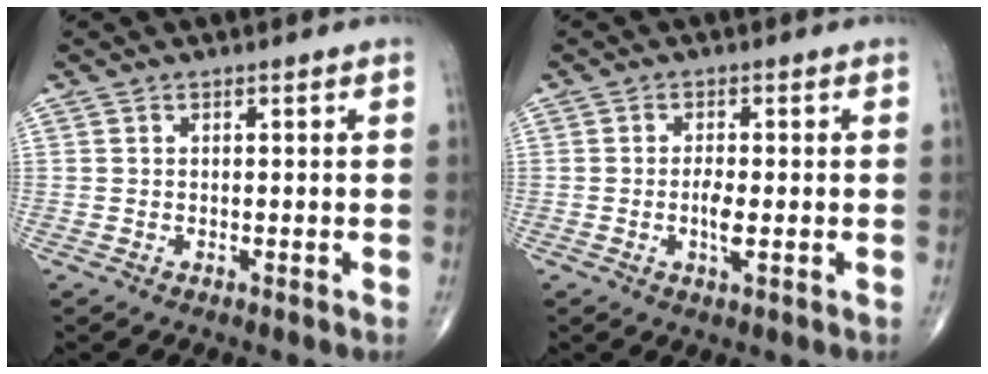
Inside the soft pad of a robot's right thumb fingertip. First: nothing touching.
{"total": 3.4, "force": [-0.6, 1.1, 3.2], "torque": [-0.060, -0.002, -0.014]}